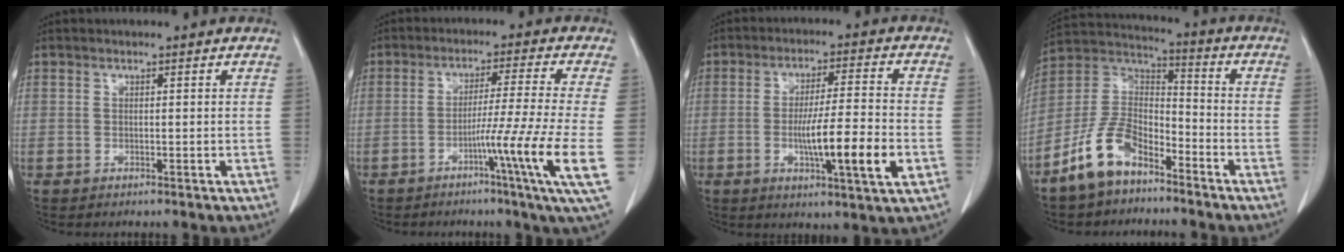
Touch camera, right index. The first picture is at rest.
{"total": 11.7, "force": [-3.4, -2.8, 10.9], "torque": [-0.170, -0.026, -0.061]}
{"total": 11.8, "force": [-2.9, 0.2, 11.4], "torque": [-0.190, -0.012, -0.052]}
{"total": 11.1, "force": [-7.5, 5.2, 6.3], "torque": [-0.141, 0.016, -0.150]}